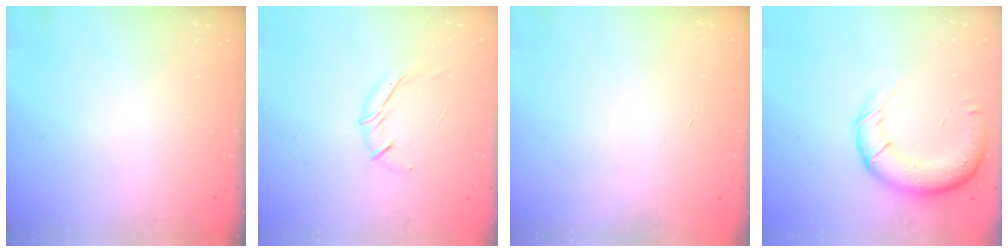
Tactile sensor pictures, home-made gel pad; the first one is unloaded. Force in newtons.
{"total": 6.7, "press": 6.6, "slide": 1.4}
{"total": 0.0}
{"total": 14.9, "press": 14.3, "slide": 3.9}